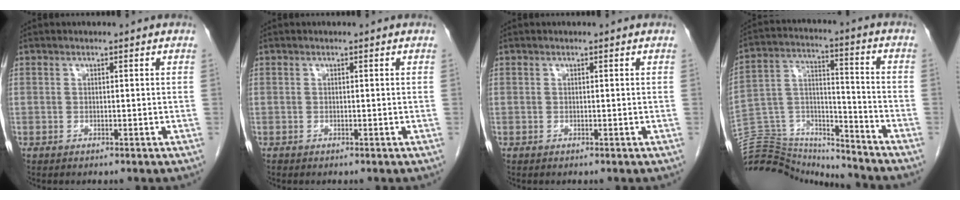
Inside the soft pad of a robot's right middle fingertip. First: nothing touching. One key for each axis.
{"total": 0.0}
{"total": 0.0}
{"total": 18.3, "fx": -17.8, "fy": 3.0, "fz": 2.9, "tx": -0.060, "ty": 0.052, "tz": -0.287}